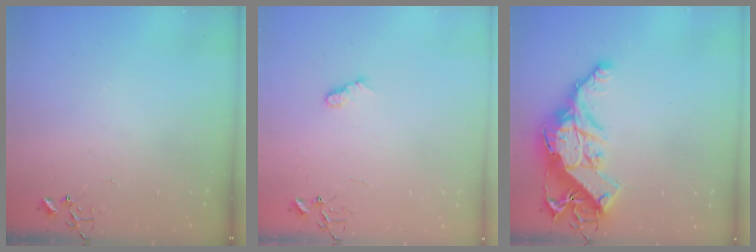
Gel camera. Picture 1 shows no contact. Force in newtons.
{"total": 7.2, "press": 7.1, "slide": 0.7}
{"total": 18.1, "press": 18.0, "slide": 1.6}